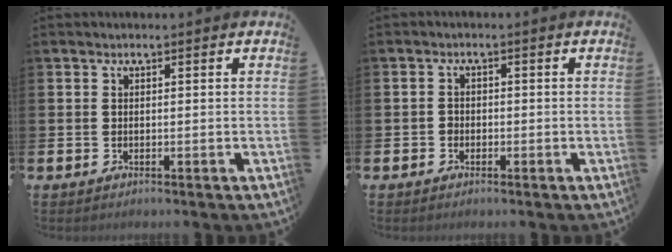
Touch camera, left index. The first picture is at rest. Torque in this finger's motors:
{"motor_torque": [-0.05, 0.06, -0.01, 0.00]}